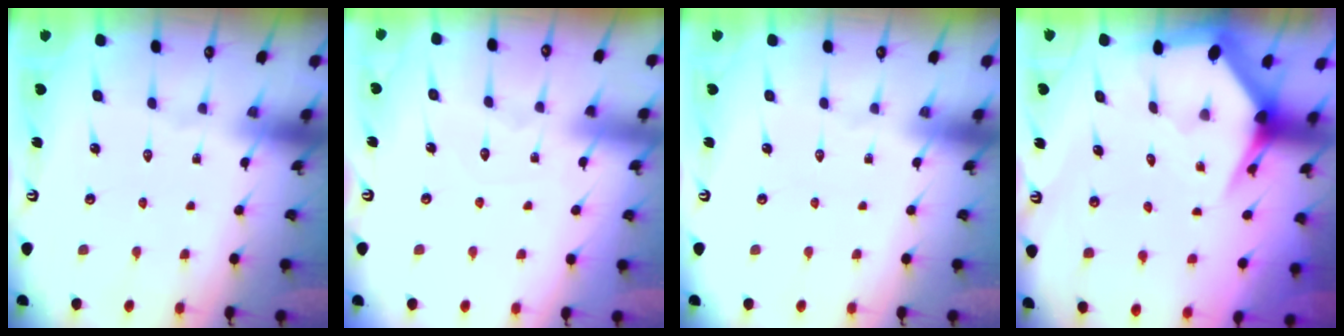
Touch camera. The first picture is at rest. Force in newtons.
{"total": 4.4, "press": 4.4, "slide": 0.4}
{"total": 0.0}
{"total": 4.9, "press": 4.9, "slide": 0.5}